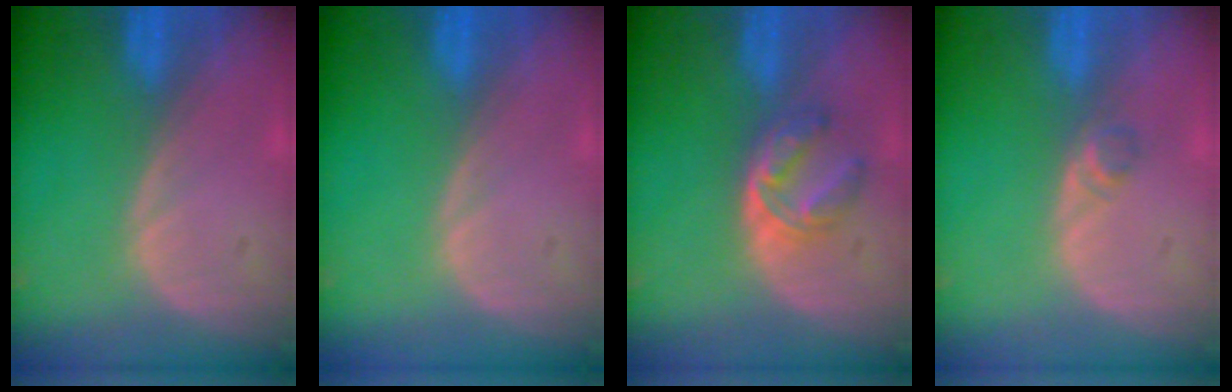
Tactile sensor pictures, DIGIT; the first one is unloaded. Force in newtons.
{"total": 0.0}
{"total": 5.1, "press": 4.7, "slide": 1.9}
{"total": 1.6, "press": 1.4, "slide": 0.8}